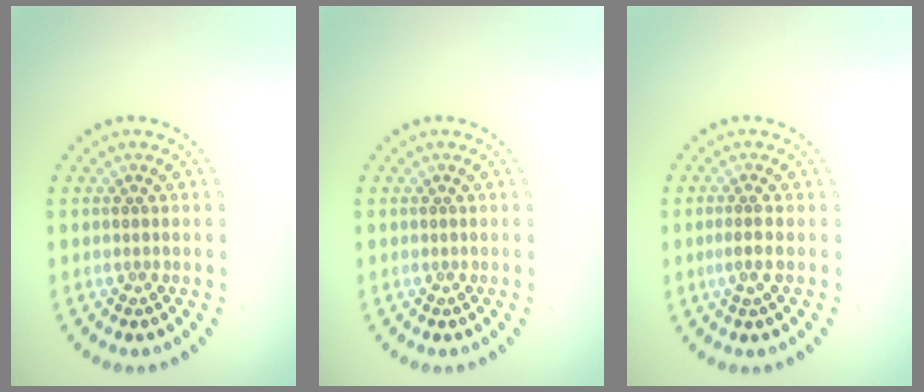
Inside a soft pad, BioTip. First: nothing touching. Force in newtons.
{"total": 0.0}
{"total": 1.5, "press": 1.2, "slide": 0.8}